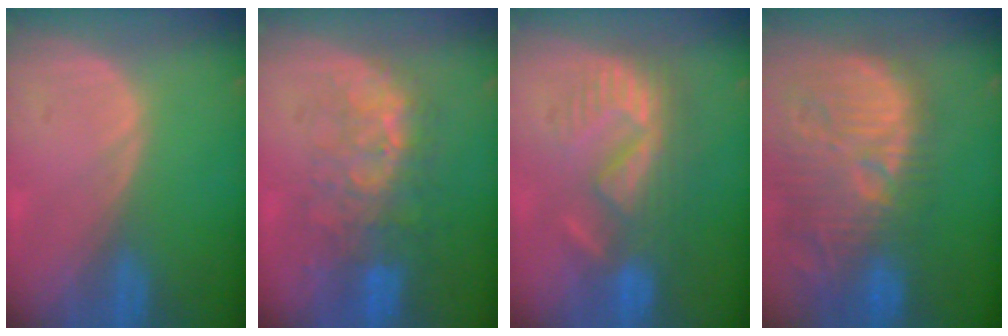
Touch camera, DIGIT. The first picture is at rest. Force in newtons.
{"total": 9.9, "press": 8.6, "slide": 4.9}
{"total": 9.0, "press": 8.3, "slide": 3.5}
{"total": 14.6, "press": 13.0, "slide": 6.7}